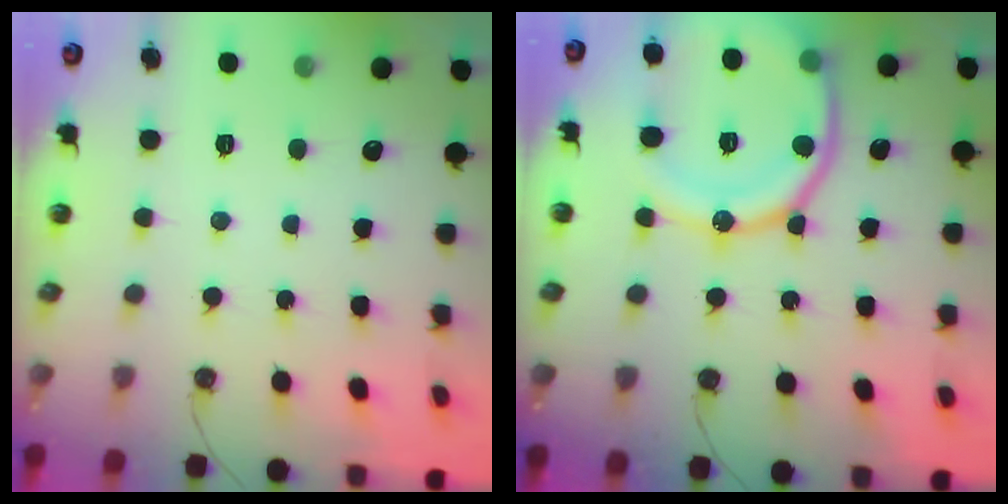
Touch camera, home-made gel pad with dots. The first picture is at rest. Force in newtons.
{"total": 19.6, "press": 19.5, "slide": 2.1}